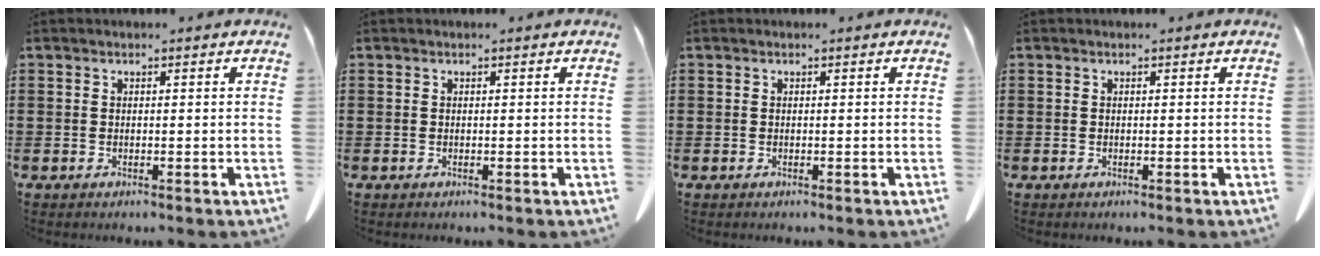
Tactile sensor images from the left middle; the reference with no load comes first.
{"total": 0.0}
{"total": 0.0}
{"total": 0.0}